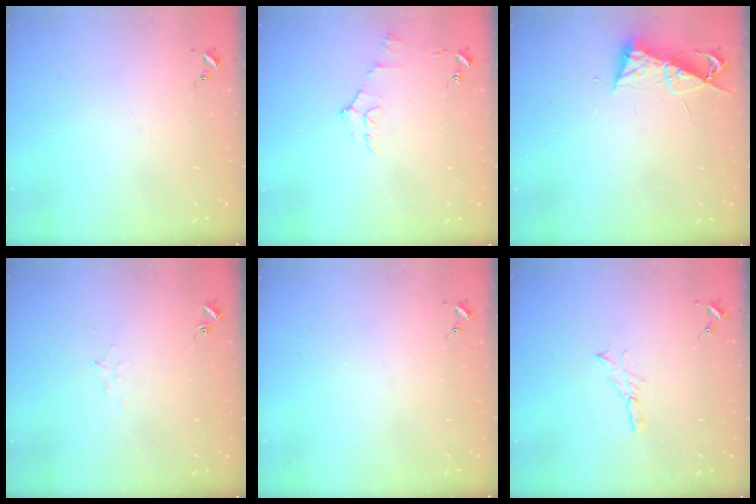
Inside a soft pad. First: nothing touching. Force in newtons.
{"total": 7.8, "press": 7.8, "slide": 0.9}
{"total": 8.3, "press": 8.2, "slide": 0.8}
{"total": 5.8, "press": 5.8, "slide": 0.6}
{"total": 0.0}
{"total": 4.9, "press": 4.8, "slide": 0.5}